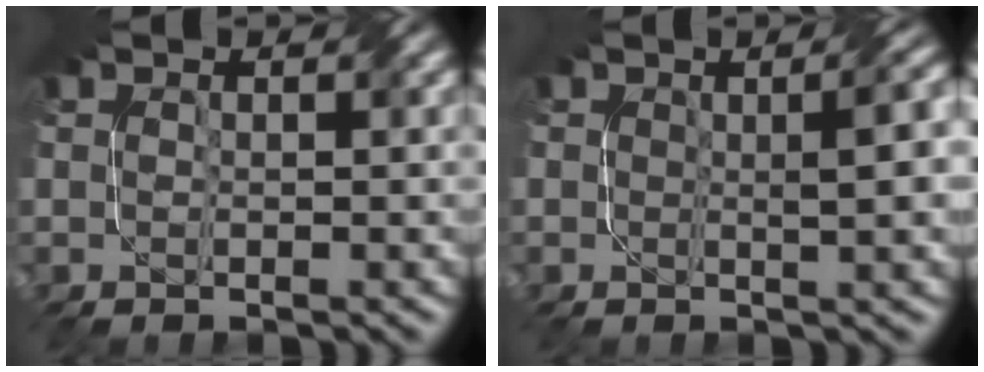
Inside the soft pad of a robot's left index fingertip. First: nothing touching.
{"total": 2.9, "force": [0.1, 0.6, 2.9], "torque": [-0.029, 0.011, 0.003]}